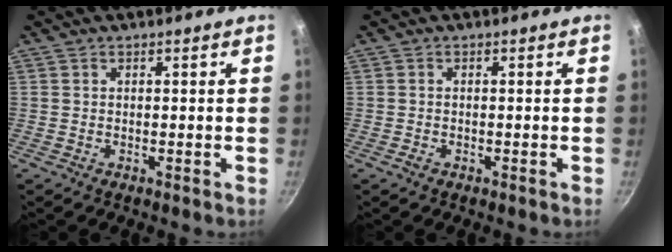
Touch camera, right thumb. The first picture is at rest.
{"total": 0.8, "force": [-0.5, 0.5, 0.4], "torque": [-0.010, 0.001, -0.012]}